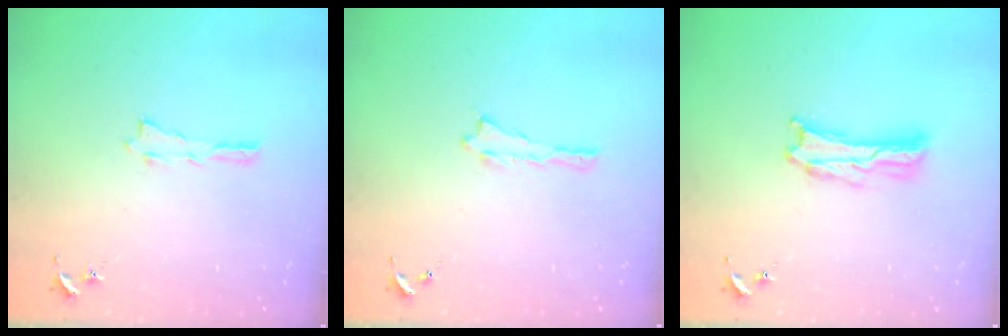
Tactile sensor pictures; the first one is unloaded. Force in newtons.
{"total": 0.0}
{"total": 2.8, "press": 2.7, "slide": 0.4}